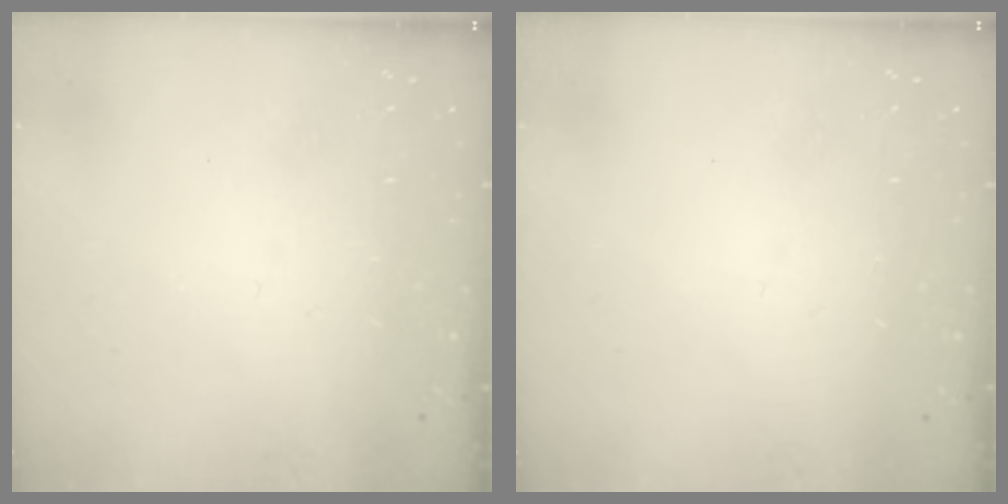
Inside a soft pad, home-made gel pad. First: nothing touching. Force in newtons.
{"total": 0.0}